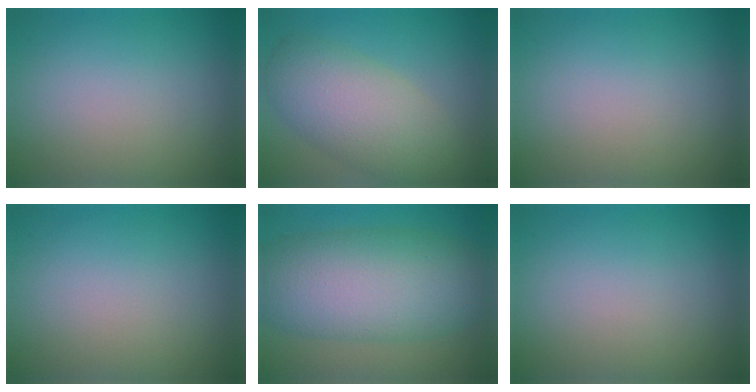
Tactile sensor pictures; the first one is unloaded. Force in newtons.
{"total": 7.3, "press": 7.3, "slide": 0.5}
{"total": 0.0}
{"total": 0.0}
{"total": 10.9, "press": 10.9, "slide": 0.3}
{"total": 0.0}